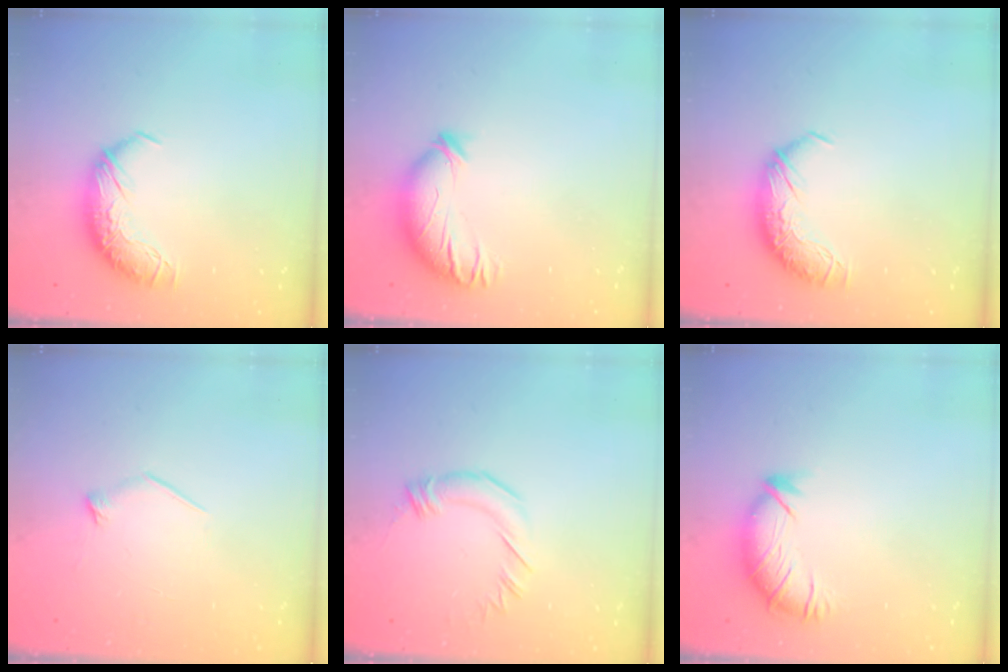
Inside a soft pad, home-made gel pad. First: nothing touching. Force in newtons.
{"total": 3.7, "press": 2.9, "slide": 2.3}
{"total": 0.0}
{"total": 6.6, "press": 6.5, "slide": 0.9}
{"total": 2.5, "press": 2.4, "slide": 0.3}
{"total": 2.9, "press": 2.0, "slide": 2.2}